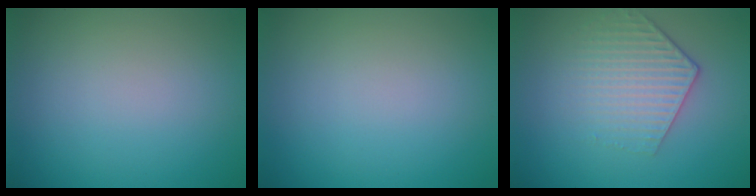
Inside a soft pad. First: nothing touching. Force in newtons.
{"total": 0.0}
{"total": 3.5, "press": 2.9, "slide": 2.0}